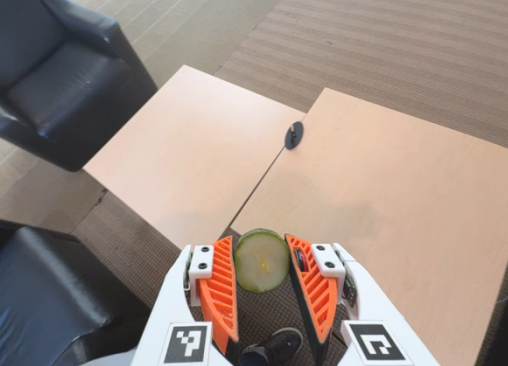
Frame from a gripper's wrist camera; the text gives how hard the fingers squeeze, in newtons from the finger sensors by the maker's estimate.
{"total": 11.2, "left": 11.3, "right": 11.1}